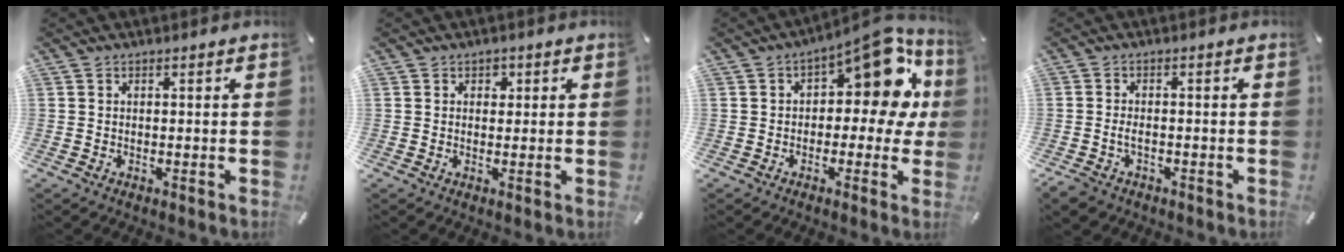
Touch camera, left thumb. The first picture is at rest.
{"total": 1.6, "force": [0.4, 1.4, 0.4], "torque": [0.005, 0.000, 0.002]}
{"total": 15.4, "force": [5.6, 8.2, 11.9], "torque": [-0.147, -0.040, 0.094]}
{"total": 2.8, "force": [-1.4, 1.7, 1.7], "torque": [-0.046, 0.001, -0.029]}